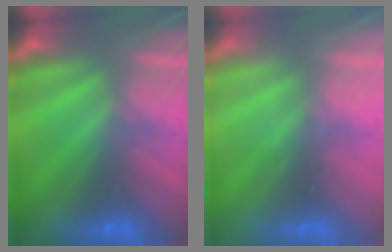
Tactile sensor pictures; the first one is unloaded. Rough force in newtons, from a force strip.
{"total": 2.0}